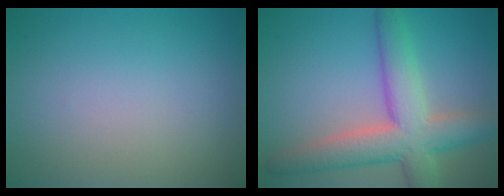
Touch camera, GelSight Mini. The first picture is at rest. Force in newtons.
{"total": 7.3, "press": 7.3, "slide": 0.6}